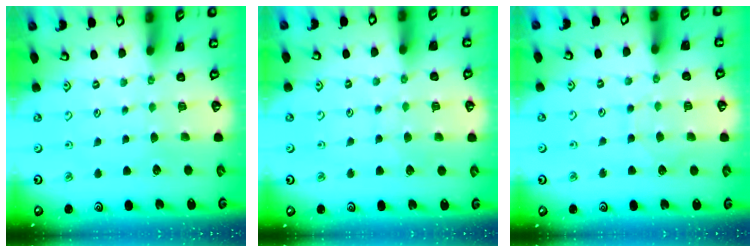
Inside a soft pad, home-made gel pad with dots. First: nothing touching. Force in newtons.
{"total": 4.0, "press": 3.9, "slide": 0.5}
{"total": 4.5, "press": 4.4, "slide": 0.4}